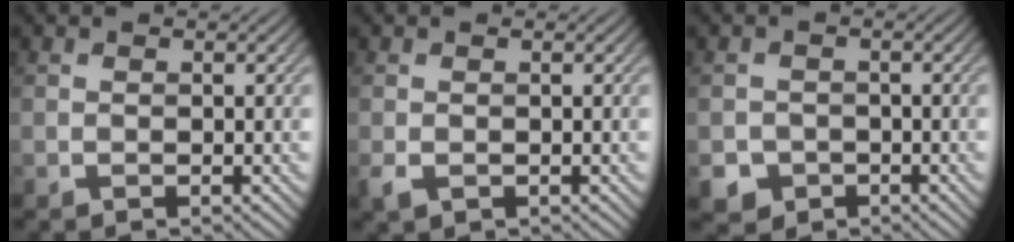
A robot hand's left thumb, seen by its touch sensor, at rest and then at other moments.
{"total": 1.7, "force": [-0.6, 1.2, 1.0], "torque": [-0.030, -0.010, -0.009]}
{"total": 3.8, "force": [-2.0, 3.1, 0.8], "torque": [-0.014, -0.006, -0.039]}